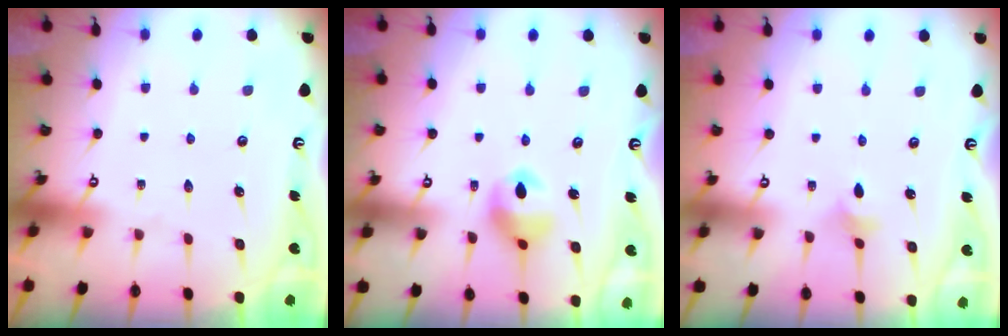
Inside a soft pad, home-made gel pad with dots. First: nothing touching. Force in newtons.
{"total": 11.2, "press": 10.6, "slide": 3.6}
{"total": 2.3, "press": 2.2, "slide": 0.5}